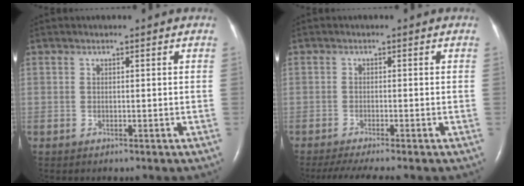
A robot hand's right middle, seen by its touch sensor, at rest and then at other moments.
{"total": 6.3, "force": [-5.2, -0.2, 3.5], "torque": [-0.053, -0.017, -0.084]}